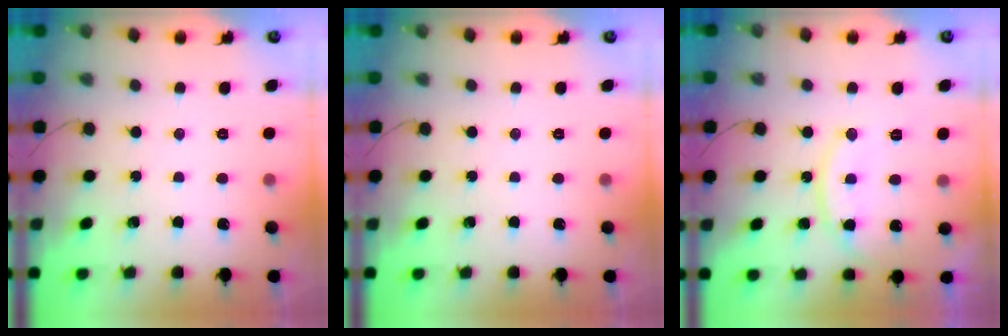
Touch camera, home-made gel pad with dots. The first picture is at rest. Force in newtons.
{"total": 0.0}
{"total": 11.4, "press": 11.4, "slide": 0.2}